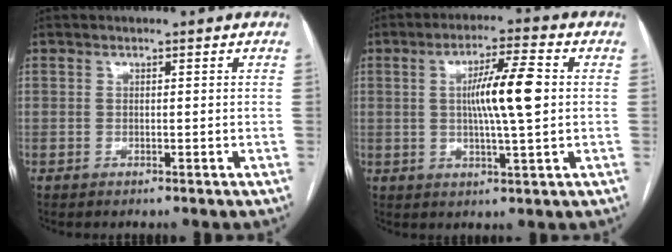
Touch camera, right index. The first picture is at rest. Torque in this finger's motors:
{"motor_torque": [1.06, 0.37, 0.38, 0.10]}